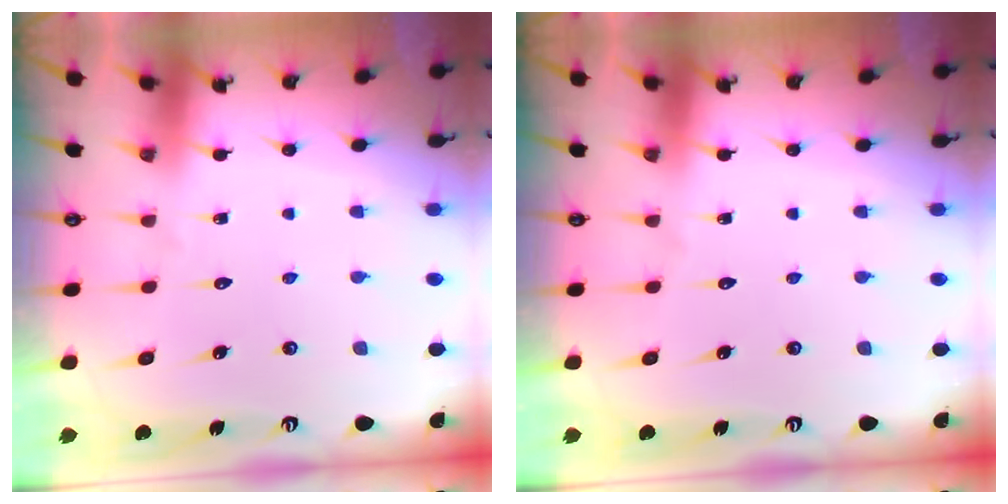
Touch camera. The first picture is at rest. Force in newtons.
{"total": 0.0}